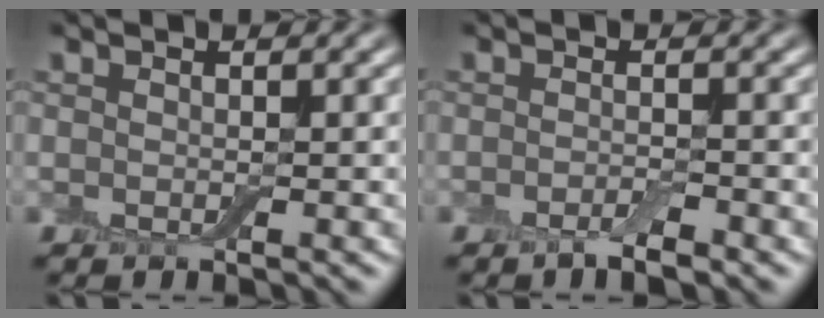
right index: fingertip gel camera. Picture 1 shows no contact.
{"total": 1.8, "force": [-1.2, 0.3, 1.2], "torque": [-0.021, 0.001, -0.024]}